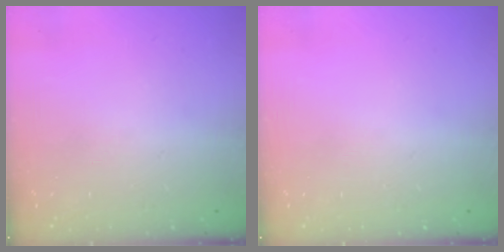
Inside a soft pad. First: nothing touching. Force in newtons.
{"total": 0.0}